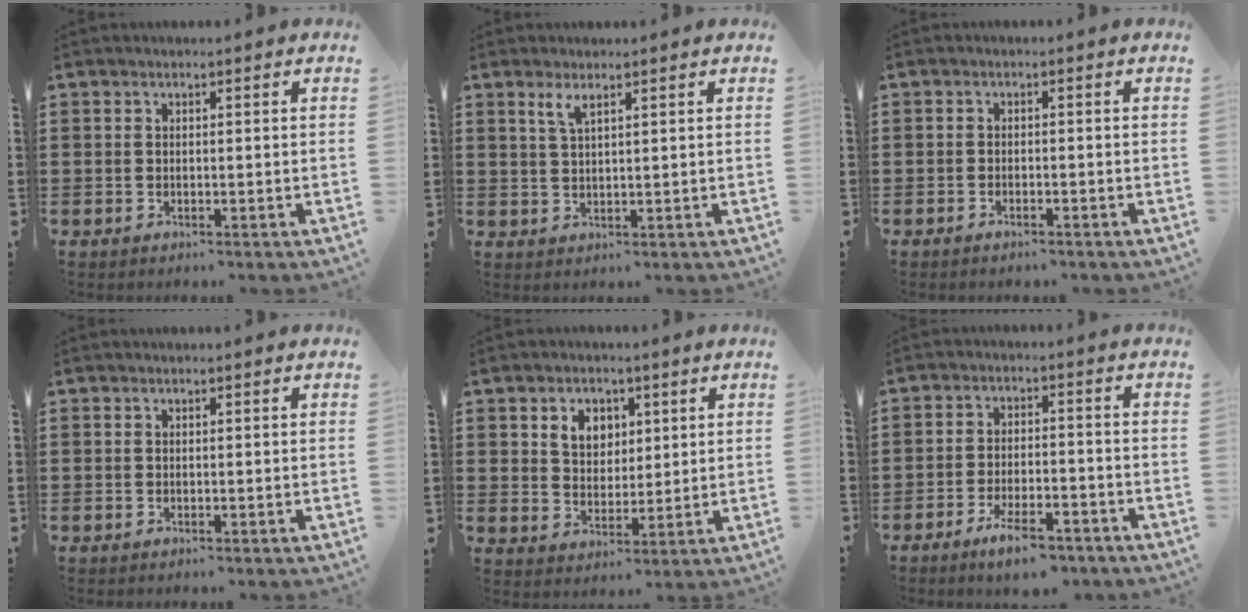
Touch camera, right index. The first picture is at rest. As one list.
[{"total": 2.4, "force": [1.5, 0.3, 1.8], "torque": [-0.039, 0.001, 0.027]}, {"total": 0.8, "force": [-0.8, -0.1, 0.3], "torque": [-0.009, -0.004, -0.015]}, {"total": 0.0}, {"total": 4.7, "force": [2.1, 3.7, 1.9], "torque": [-0.047, 0.009, 0.036]}, {"total": 6.1, "force": [-4.7, 1.2, 3.8], "torque": [-0.072, 0.000, -0.085]}]